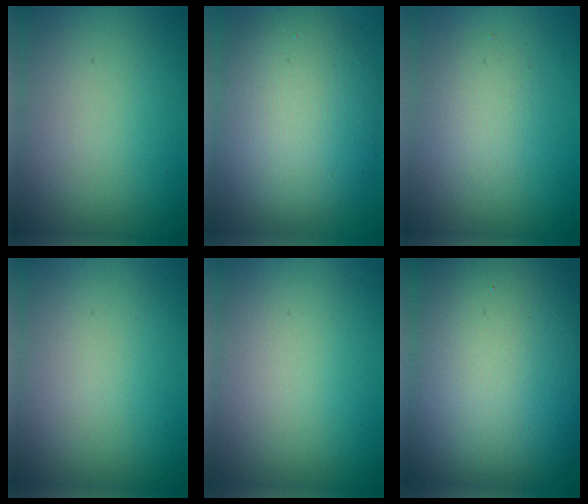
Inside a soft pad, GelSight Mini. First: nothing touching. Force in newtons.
{"total": 9.8, "press": 9.8, "slide": 0.4}
{"total": 5.3, "press": 5.2, "slide": 0.2}
{"total": 0.0}
{"total": 0.0}
{"total": 20.0, "press": 19.9, "slide": 1.3}